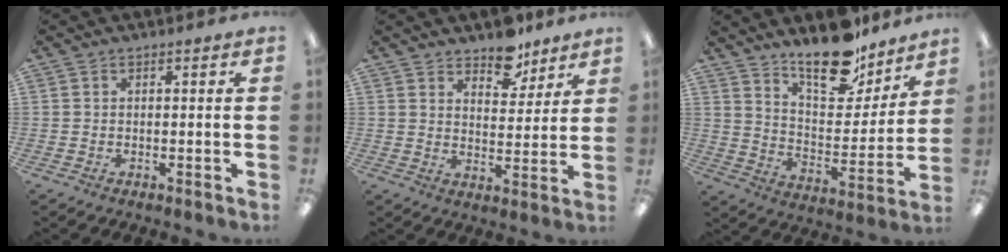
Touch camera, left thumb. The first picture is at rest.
{"total": 8.2, "force": [6.9, 3.8, 2.4], "torque": [-0.014, -0.050, 0.122]}
{"total": 16.7, "force": [13.7, 6.3, 7.3], "torque": [-0.111, -0.098, 0.239]}